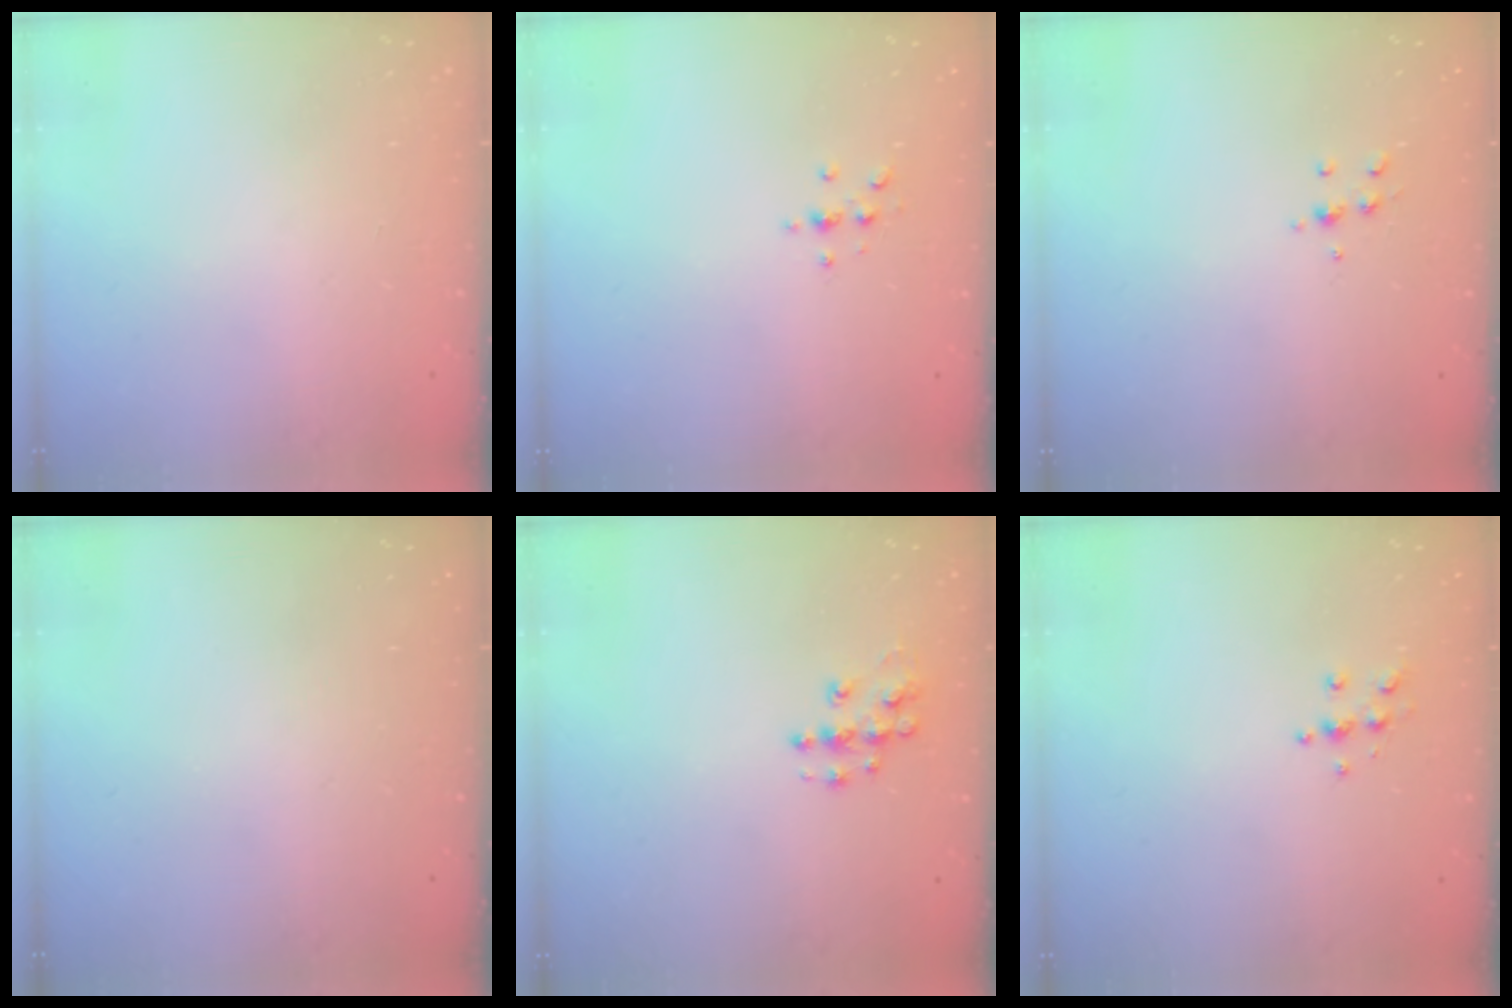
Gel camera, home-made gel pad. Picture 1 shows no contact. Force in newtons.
{"total": 2.3, "press": 2.3, "slide": 0.2}
{"total": 5.4, "press": 5.4, "slide": 0.5}
{"total": 0.0}
{"total": 7.5, "press": 7.5, "slide": 0.4}
{"total": 5.1, "press": 5.1, "slide": 0.3}